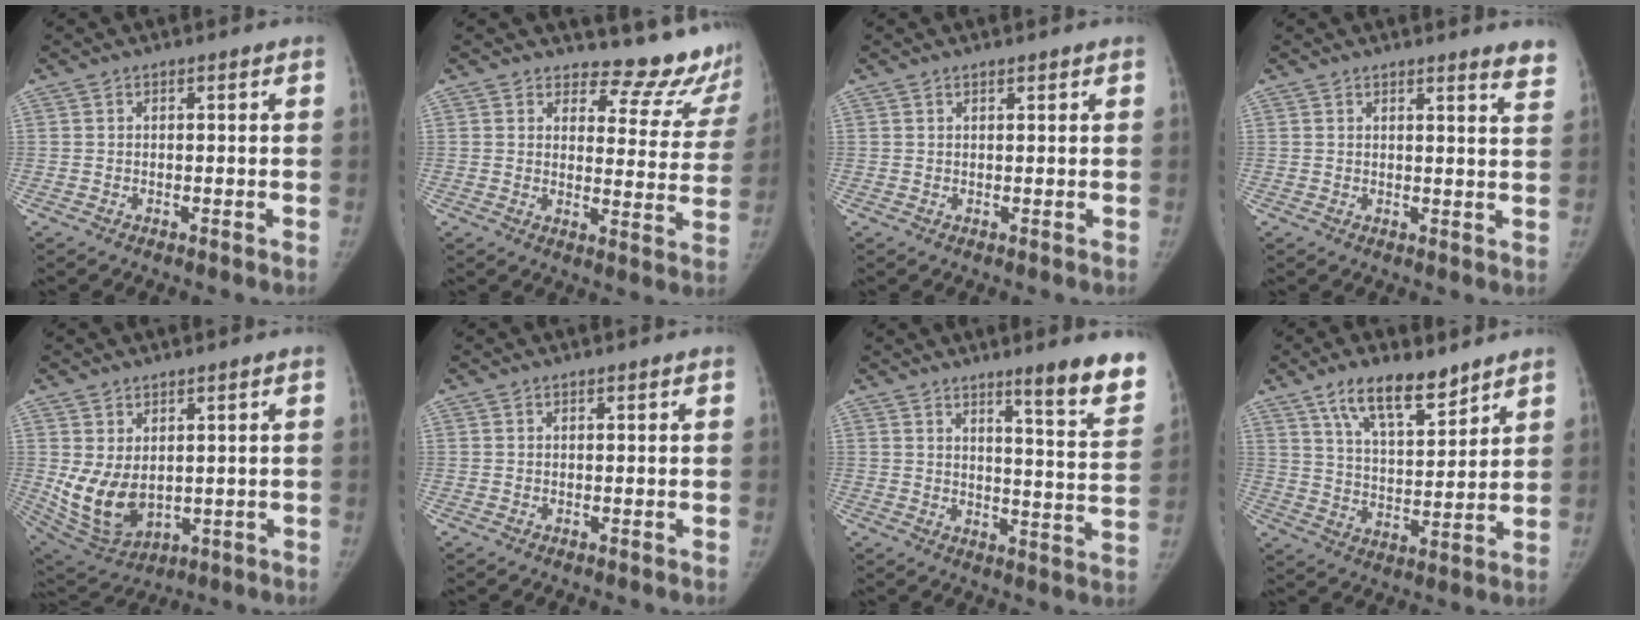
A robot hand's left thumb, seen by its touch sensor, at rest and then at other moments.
{"total": 12.8, "force": [12.3, 3.1, 1.1], "torque": [0.034, -0.139, 0.132]}
{"total": 0.8, "force": [0.7, 0.2, 0.4], "torque": [-0.006, -0.004, 0.012]}
{"total": 5.1, "force": [4.6, 0.4, 2.2], "torque": [-0.015, -0.028, 0.037]}
{"total": 10.1, "force": [1.0, 6.7, 7.6], "torque": [-0.134, -0.019, 0.047]}
{"total": 0.0}
{"total": 12.7, "force": [8.8, 1.1, 9.2], "torque": [-0.097, -0.064, 0.117]}
{"total": 12.5, "force": [8.7, 4.6, 7.7], "torque": [-0.107, -0.051, 0.157]}